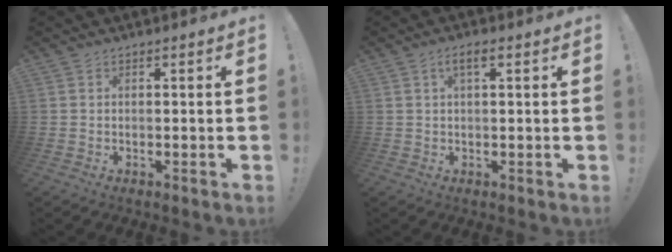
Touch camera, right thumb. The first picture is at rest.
{"total": 3.1, "force": [1.1, 0.8, 2.8], "torque": [-0.051, 0.002, 0.015]}